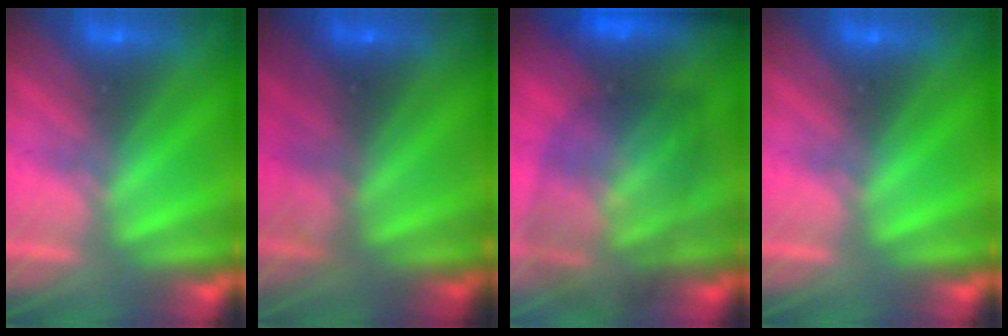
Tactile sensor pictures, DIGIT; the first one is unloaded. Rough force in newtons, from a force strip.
{"total": 2.5}
{"total": 11.1}
{"total": 0.0}